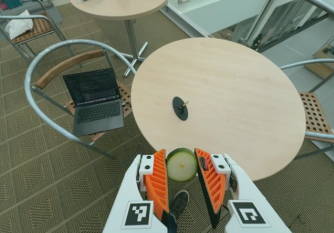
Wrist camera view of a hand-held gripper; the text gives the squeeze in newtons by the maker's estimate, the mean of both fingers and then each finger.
{"total": 9.4, "left": 9.7, "right": 9.0}